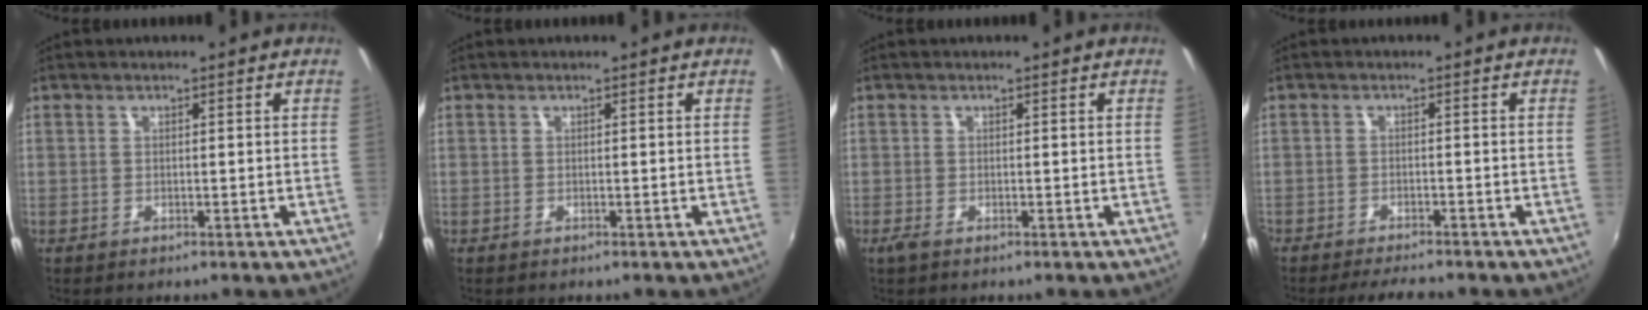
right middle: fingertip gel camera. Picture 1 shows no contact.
{"total": 0.0}
{"total": 1.0, "force": [-0.6, 0.2, 0.9], "torque": [-0.018, -0.004, -0.012]}
{"total": 5.5, "force": [-5.0, 0.8, 2.3], "torque": [-0.057, -0.009, -0.077]}